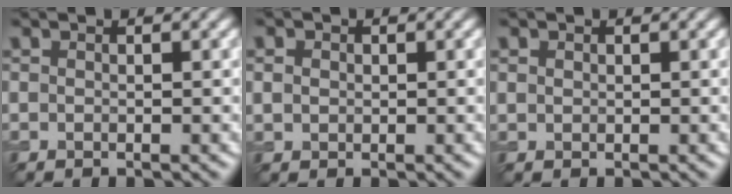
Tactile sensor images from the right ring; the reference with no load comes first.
{"total": 1.3, "force": [0.2, 1.2, 0.5], "torque": [-0.007, -0.001, 0.003]}
{"total": 0.6, "force": [0.2, 0.5, 0.2], "torque": [-0.002, -0.002, 0.006]}